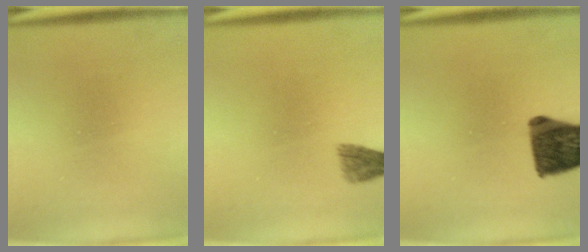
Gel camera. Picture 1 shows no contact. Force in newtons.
{"total": 1.9}
{"total": 12.6}